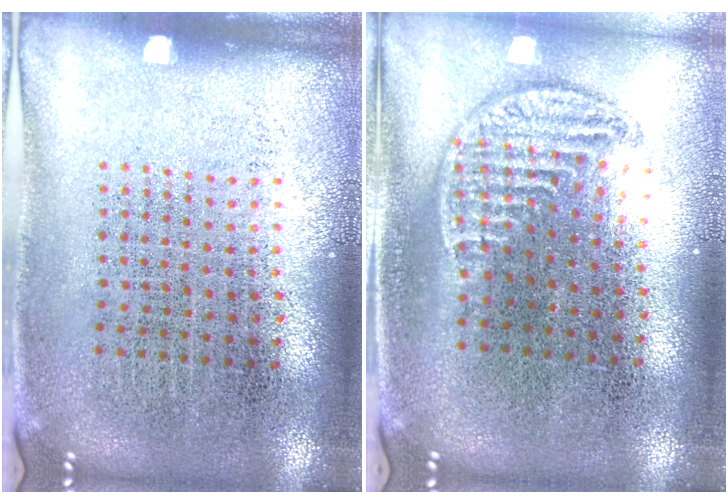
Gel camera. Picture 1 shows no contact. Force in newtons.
{"total": 1.2, "press": 1.1, "slide": 0.5}